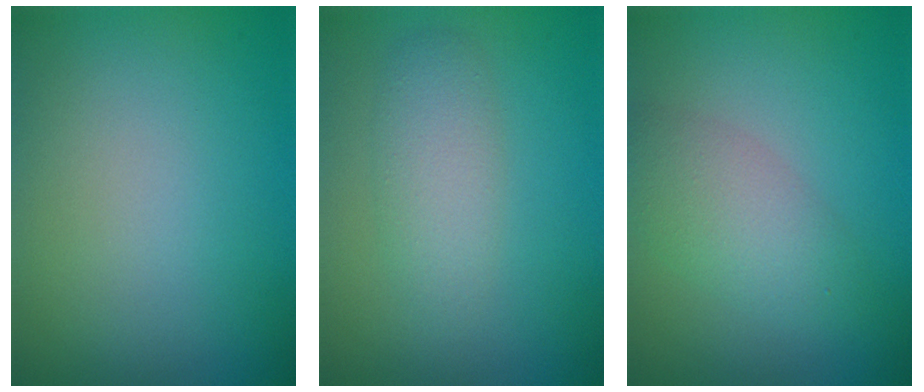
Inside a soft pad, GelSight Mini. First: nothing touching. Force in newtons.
{"total": 2.9, "press": 2.9, "slide": 0.0}
{"total": 2.7, "press": 2.7, "slide": 0.2}